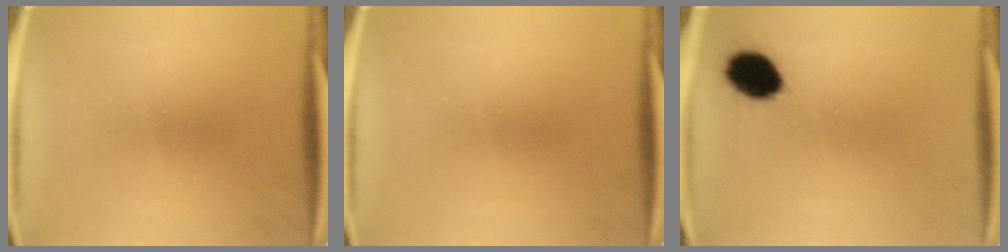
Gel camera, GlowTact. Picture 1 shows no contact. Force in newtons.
{"total": 0.0}
{"total": 8.3}